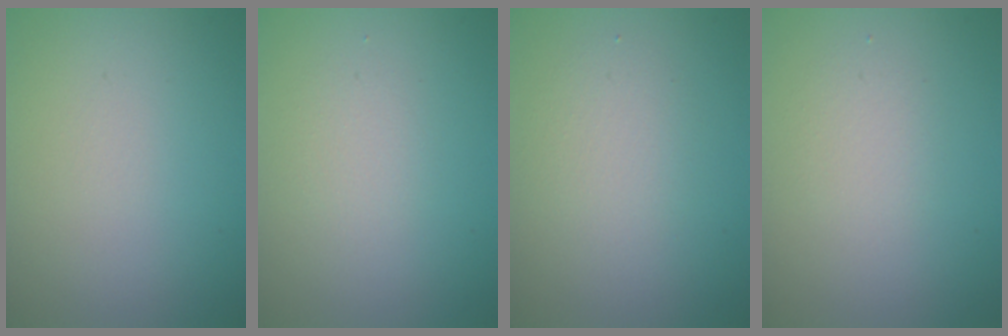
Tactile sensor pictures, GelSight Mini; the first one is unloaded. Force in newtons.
{"total": 1.4, "press": 1.3, "slide": 0.1}
{"total": 2.1, "press": 2.1, "slide": 0.1}
{"total": 1.5, "press": 1.5, "slide": 0.2}